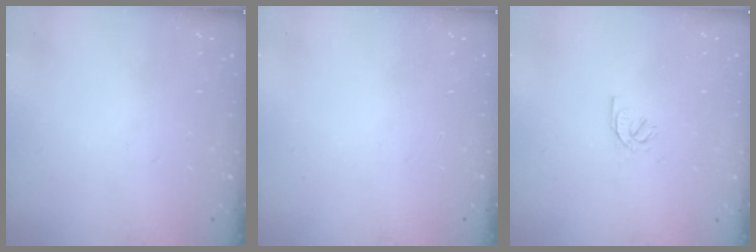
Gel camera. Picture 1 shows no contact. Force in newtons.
{"total": 0.0}
{"total": 2.1, "press": 2.1, "slide": 0.2}